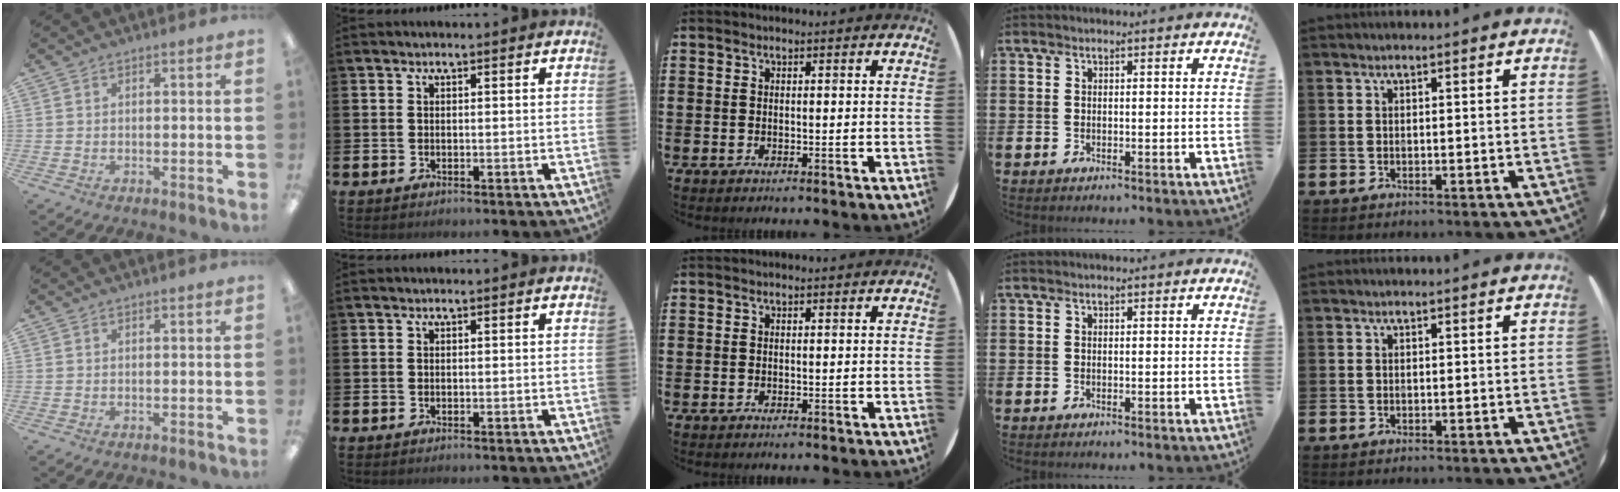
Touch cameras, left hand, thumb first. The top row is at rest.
{}